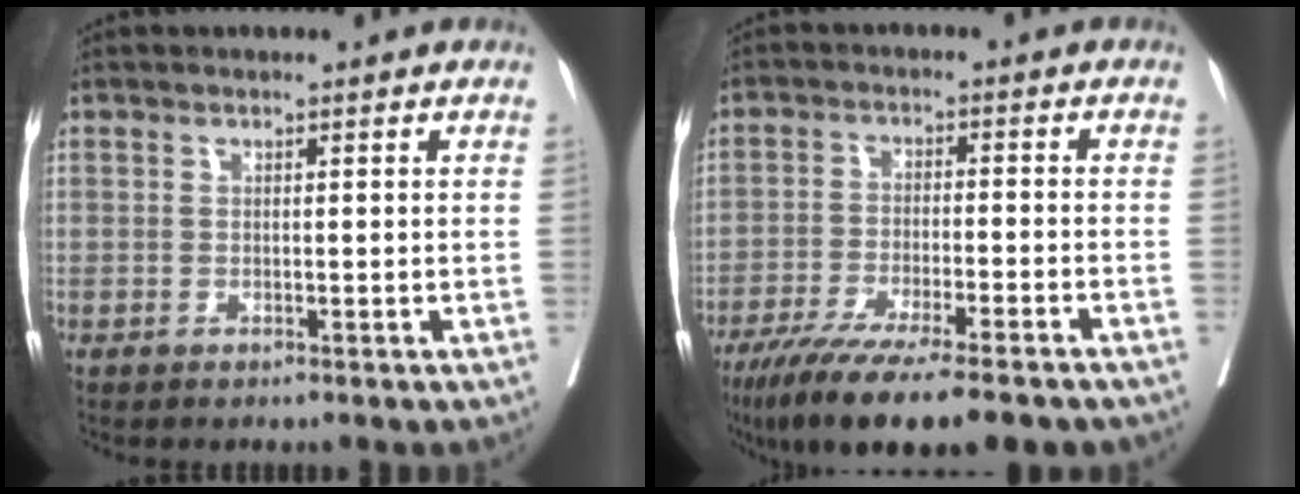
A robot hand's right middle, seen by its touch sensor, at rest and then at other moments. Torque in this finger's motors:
{"motor_torque": [1.17, -0.96, 0.32, 0.17]}